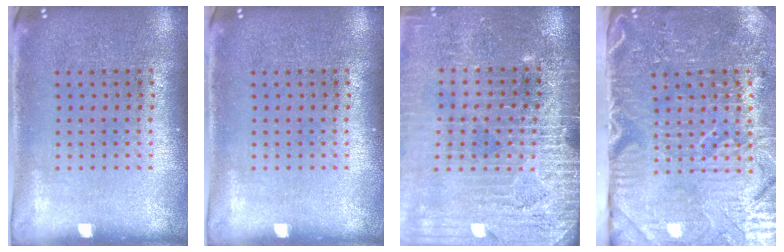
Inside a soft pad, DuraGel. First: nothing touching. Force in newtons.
{"total": 0.0}
{"total": 3.2, "press": 3.1, "slide": 0.6}
{"total": 5.3, "press": 4.4, "slide": 2.9}